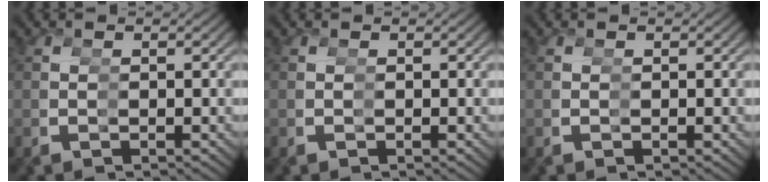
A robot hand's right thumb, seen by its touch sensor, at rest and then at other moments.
{"total": 0.0}
{"total": 0.0}